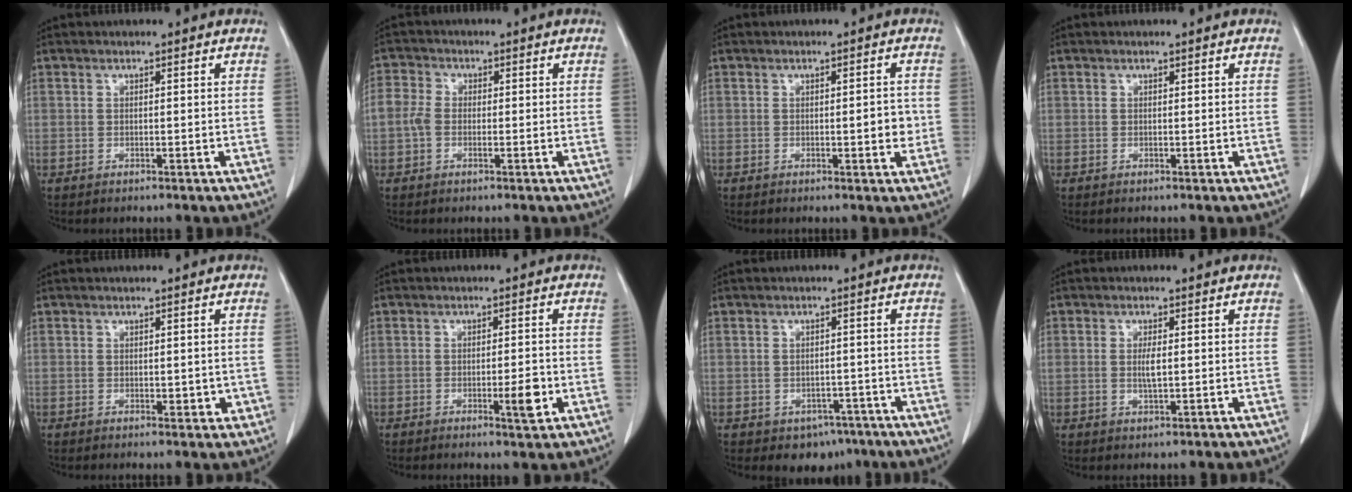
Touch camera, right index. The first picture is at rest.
{"total": 3.1, "force": [-0.4, 2.2, 2.1], "torque": [-0.060, 0.015, -0.015]}
{"total": 2.6, "force": [-0.3, 0.7, 2.5], "torque": [-0.034, 0.000, -0.003]}
{"total": 0.0}
{"total": 2.0, "force": [-0.2, 1.2, 1.6], "torque": [-0.012, -0.001, 0.002]}
{"total": 3.6, "force": [-1.2, 0.5, 3.4], "torque": [-0.051, -0.003, -0.016]}
{"total": 4.3, "force": [-2.7, 2.9, 1.6], "torque": [-0.011, 0.006, -0.028]}
{"total": 2.3, "force": [0.0, 0.6, 2.2], "torque": [-0.044, -0.002, 0.003]}